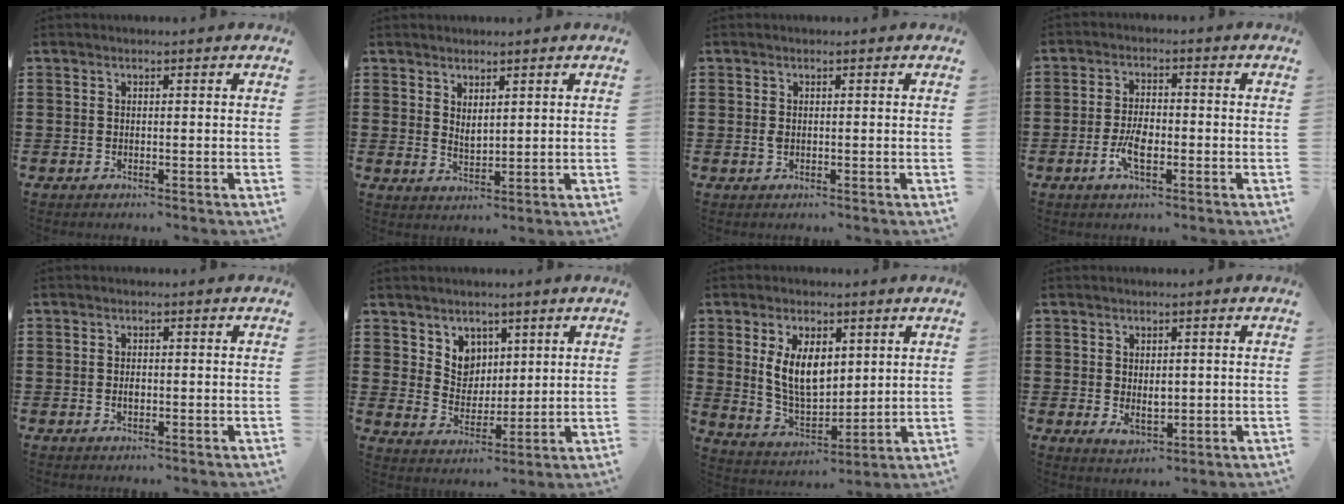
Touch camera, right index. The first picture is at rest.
{"total": 2.1, "force": [1.8, 0.7, 0.9], "torque": [-0.019, 0.003, 0.033]}
{"total": 1.0, "force": [0.1, 0.6, 0.8], "torque": [-0.018, 0.003, 0.000]}
{"total": 4.8, "force": [-1.6, 2.1, 4.1], "torque": [-0.090, 0.000, -0.032]}
{"total": 1.2, "force": [-0.2, 0.7, 1.0], "torque": [-0.020, 0.002, -0.003]}
{"total": 5.4, "force": [3.3, 4.3, 0.5], "torque": [-0.030, 0.000, 0.060]}
{"total": 8.5, "force": [2.3, 4.8, 6.6], "torque": [-0.146, 0.005, 0.038]}
{"total": 2.8, "force": [0.2, 1.9, 2.1], "torque": [-0.025, -0.002, 0.002]}